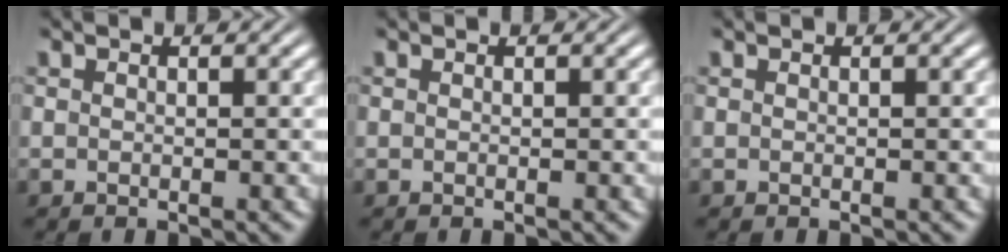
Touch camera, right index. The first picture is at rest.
{"total": 0.0}
{"total": 0.0}